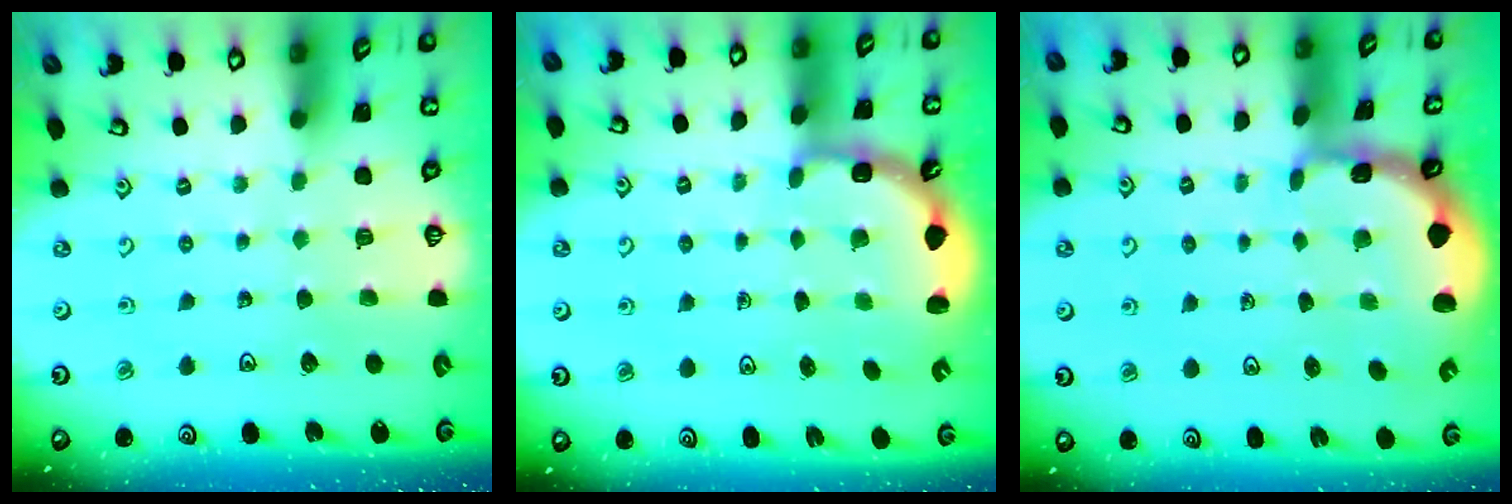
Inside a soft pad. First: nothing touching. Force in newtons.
{"total": 3.2, "press": 2.7, "slide": 1.7}
{"total": 1.3, "press": 1.3, "slide": 0.2}